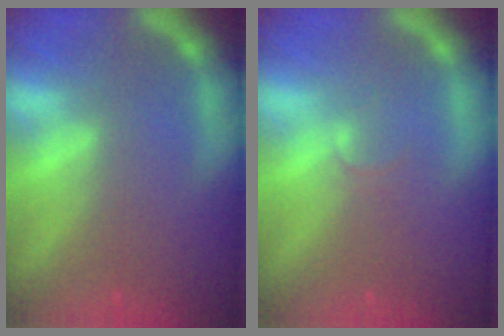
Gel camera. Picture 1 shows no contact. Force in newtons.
{"total": 1.0}